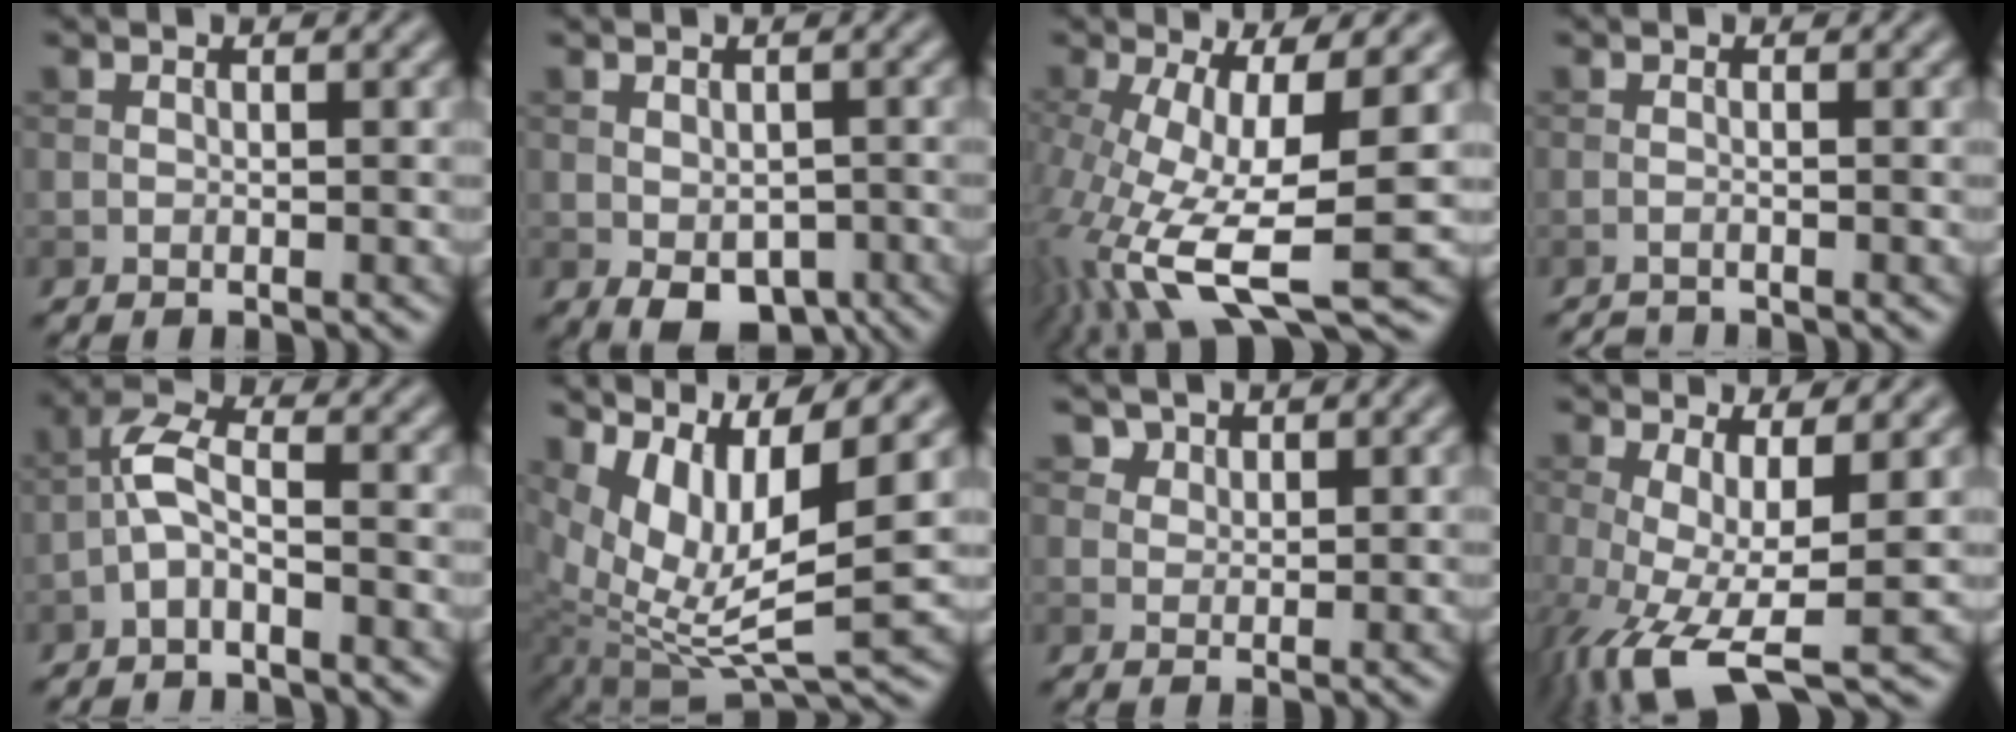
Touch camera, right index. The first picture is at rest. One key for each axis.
{"total": 4.6, "fx": -1.9, "fy": 2.7, "fz": 3.1, "tx": -0.042, "ty": -0.012, "tz": -0.029}
{"total": 12.9, "fx": -3.6, "fy": 4.4, "fz": 11.6, "tx": -0.238, "ty": -0.025, "tz": -0.054}
{"total": 1.3, "fx": -1.0, "fy": 0.3, "fz": 0.8, "tx": -0.003, "ty": -0.009, "tz": -0.028}
{"total": 3.3, "fx": -1.4, "fy": 1.2, "fz": 2.7, "tx": -0.060, "ty": 0.013, "tz": -0.040}
{"total": 9.0, "fx": 3.8, "fy": 3.1, "fz": 7.5, "tx": -0.156, "ty": -0.009, "tz": 0.080}
{"total": 2.9, "fx": 2.1, "fy": 1.8, "fz": 0.9, "tx": -0.027, "ty": -0.014, "tz": 0.048}
{"total": 8.3, "fx": -2.3, "fy": 2.6, "fz": 7.5, "tx": -0.149, "ty": -0.014, "tz": -0.041}